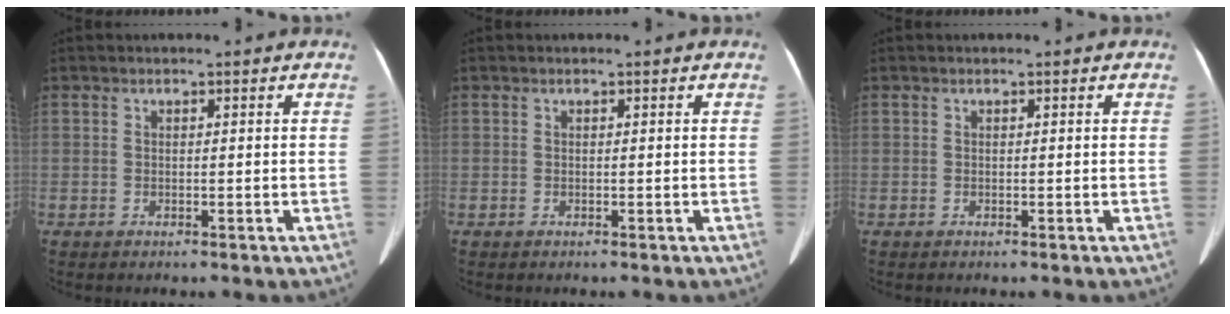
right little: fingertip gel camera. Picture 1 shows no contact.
{"total": 0.0}
{"total": 0.0}